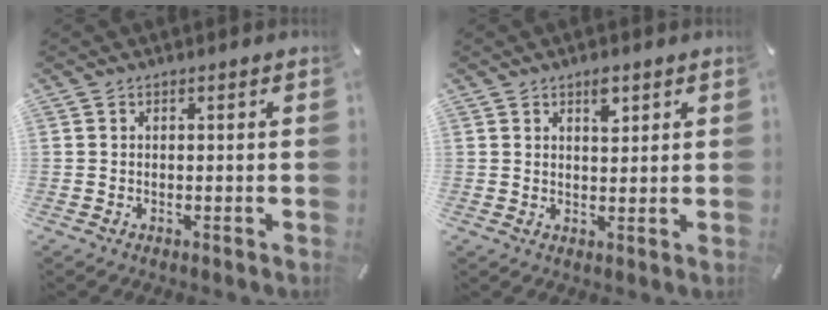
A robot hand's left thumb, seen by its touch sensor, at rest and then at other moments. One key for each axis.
{"total": 3.5, "fx": 2.2, "fy": 1.7, "fz": 2.2, "tx": -0.023, "ty": -0.007, "tz": 0.034}